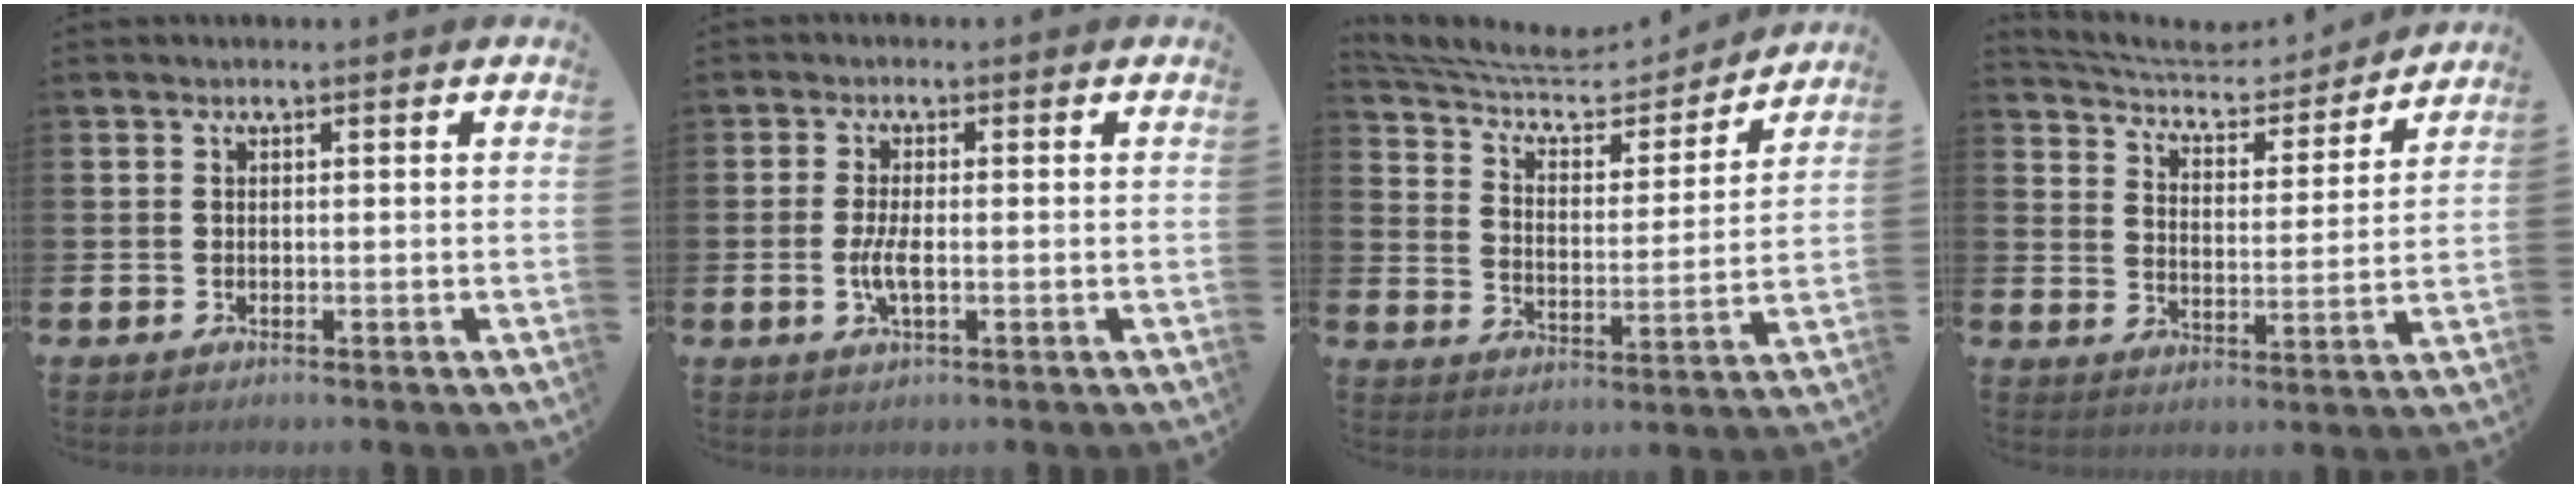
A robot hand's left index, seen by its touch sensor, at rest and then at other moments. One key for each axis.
{"total": 3.1, "fx": -0.6, "fy": 0.9, "fz": 2.9, "tx": -0.053, "ty": -0.004, "tz": -0.015}
{"total": 8.0, "fx": 7.2, "fy": 2.4, "fz": 2.6, "tx": -0.087, "ty": -0.051, "tz": 0.124}
{"total": 6.1, "fx": 5.7, "fy": 1.6, "fz": 1.1, "tx": -0.047, "ty": -0.050, "tz": 0.094}